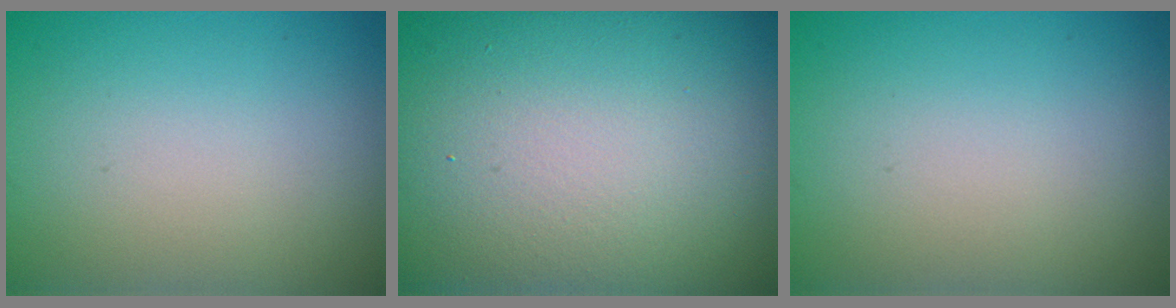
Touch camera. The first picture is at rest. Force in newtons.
{"total": 27.6, "press": 27.6, "slide": 1.2}
{"total": 0.0}